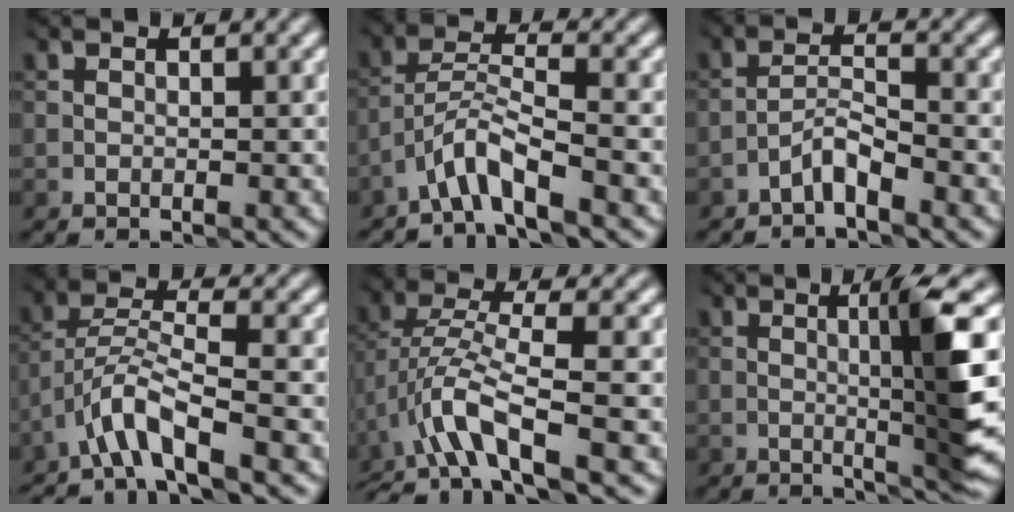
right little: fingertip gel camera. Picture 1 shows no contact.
{"total": 3.5, "force": [-2.7, 0.1, 2.3], "torque": [-0.043, 0.011, -0.058]}
{"total": 2.2, "force": [-1.7, 0.3, 1.3], "torque": [-0.025, 0.013, -0.037]}
{"total": 4.3, "force": [-2.9, 0.4, 3.1], "torque": [-0.058, 0.006, -0.062]}
{"total": 5.6, "force": [-2.4, 1.2, 4.9], "torque": [-0.104, 0.007, -0.054]}
{"total": 6.3, "force": [0.6, 0.2, 6.3], "torque": [-0.101, 0.004, 0.018]}